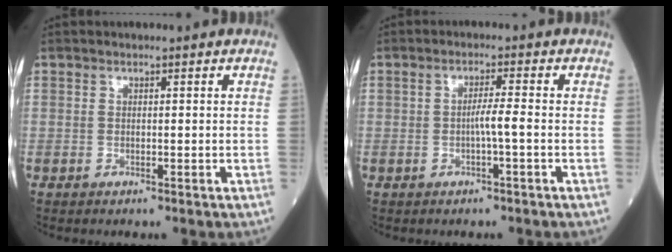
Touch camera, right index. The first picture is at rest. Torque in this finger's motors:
{"motor_torque": [0.40, -0.12, 0.30, 0.07]}